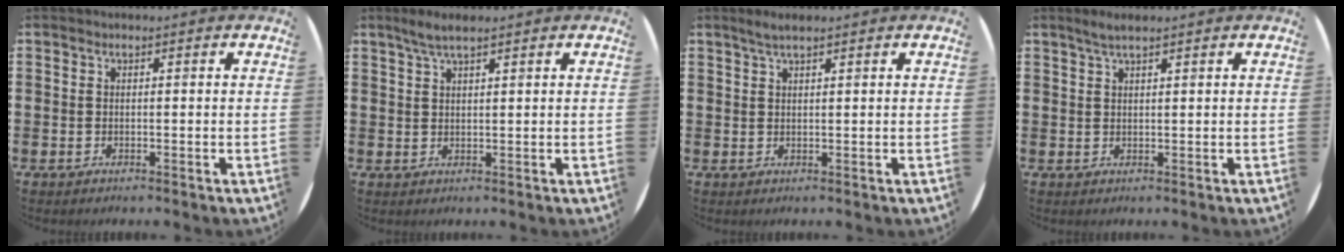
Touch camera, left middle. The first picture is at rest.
{"total": 2.8, "force": [2.2, 0.3, 1.8], "torque": [-0.038, 0.004, 0.038]}
{"total": 1.9, "force": [1.5, 0.1, 1.2], "torque": [-0.024, 0.003, 0.026]}
{"total": 2.0, "force": [1.6, 0.1, 1.2], "torque": [-0.026, 0.004, 0.028]}